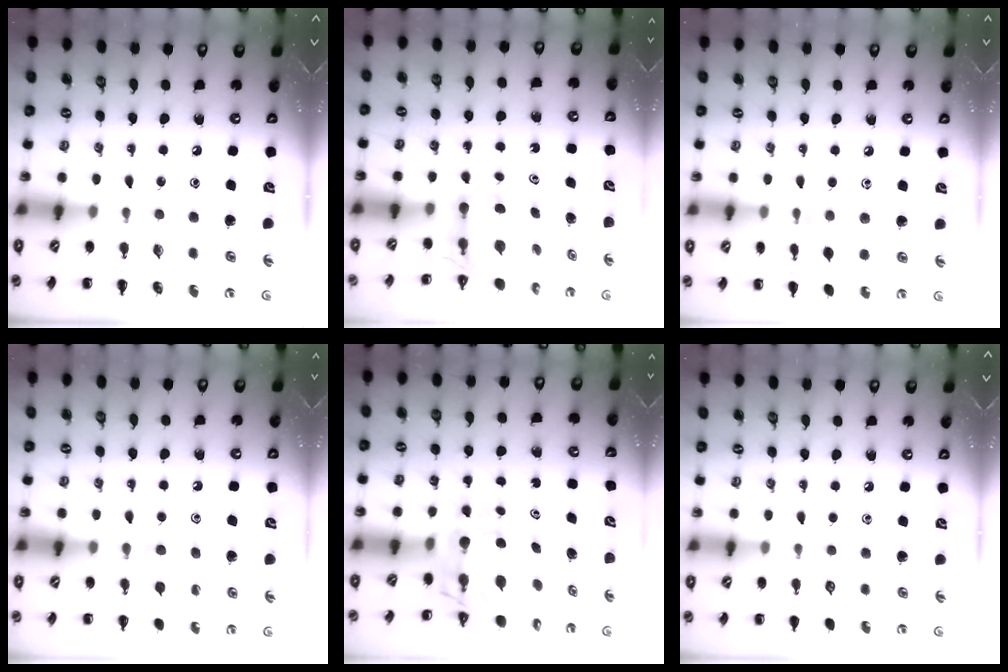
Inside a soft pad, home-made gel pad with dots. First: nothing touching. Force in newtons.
{"total": 5.1, "press": 5.1, "slide": 0.5}
{"total": 6.9, "press": 6.6, "slide": 1.9}
{"total": 6.3, "press": 6.0, "slide": 1.9}
{"total": 7.1, "press": 6.5, "slide": 2.9}
{"total": 0.0}